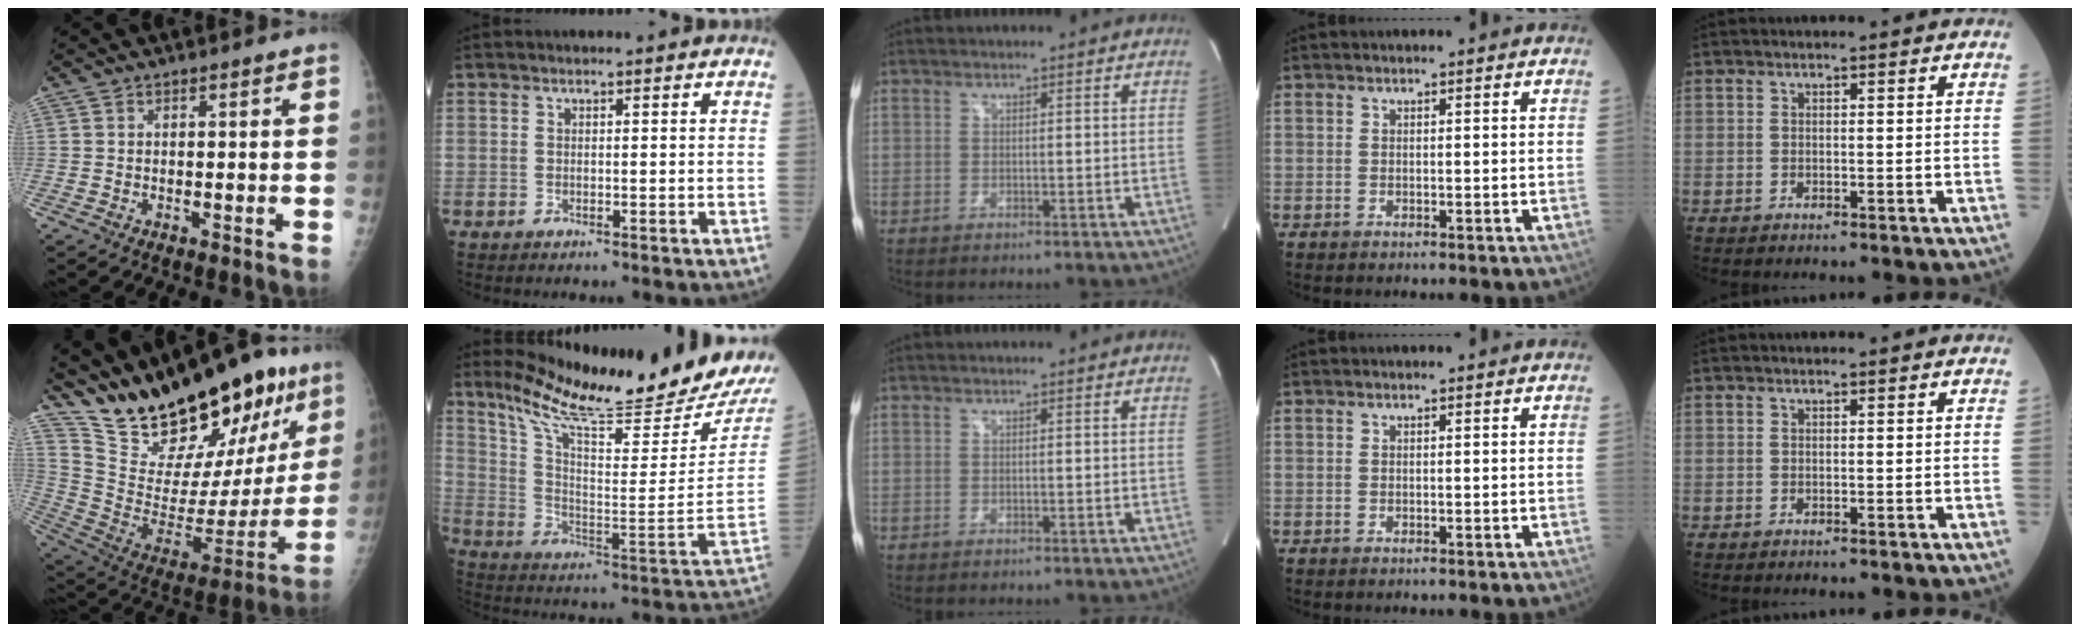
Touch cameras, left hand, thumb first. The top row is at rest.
{"thumb": {"total": 30.8, "force": [23.5, 10.5, 17.0], "torque": [-0.240, -0.104, 0.369]}, "index": {"total": 21.0, "force": [19.3, -0.9, 8.2], "torque": [-0.149, -0.103, 0.289]}}